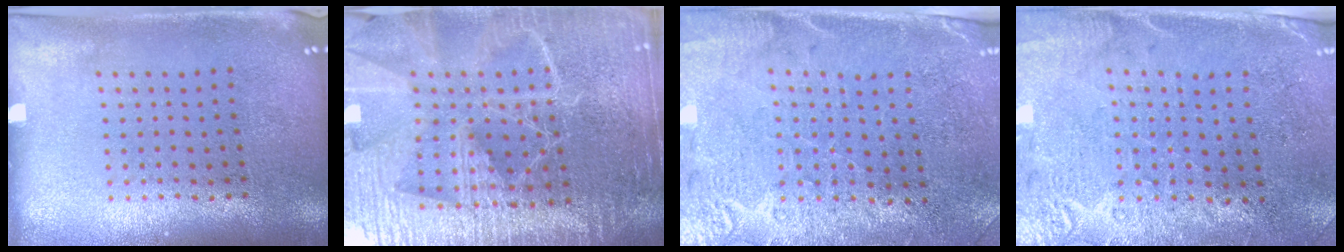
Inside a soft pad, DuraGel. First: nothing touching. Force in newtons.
{"total": 6.1, "press": 5.3, "slide": 3.0}
{"total": 2.8, "press": 2.5, "slide": 1.1}
{"total": 2.7, "press": 2.4, "slide": 1.4}